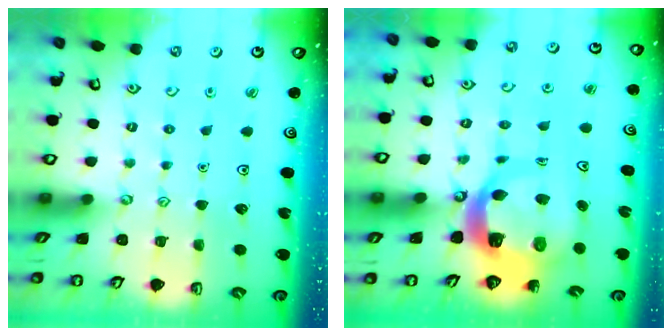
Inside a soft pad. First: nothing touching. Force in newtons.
{"total": 8.4, "press": 8.3, "slide": 0.9}